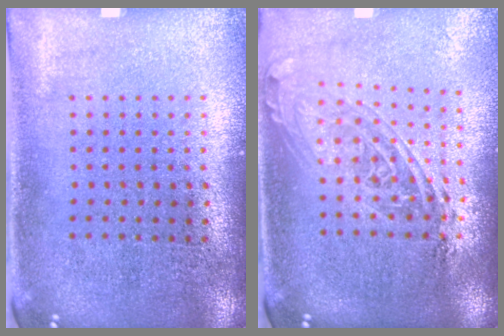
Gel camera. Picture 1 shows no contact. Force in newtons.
{"total": 1.7, "press": 1.4, "slide": 0.9}